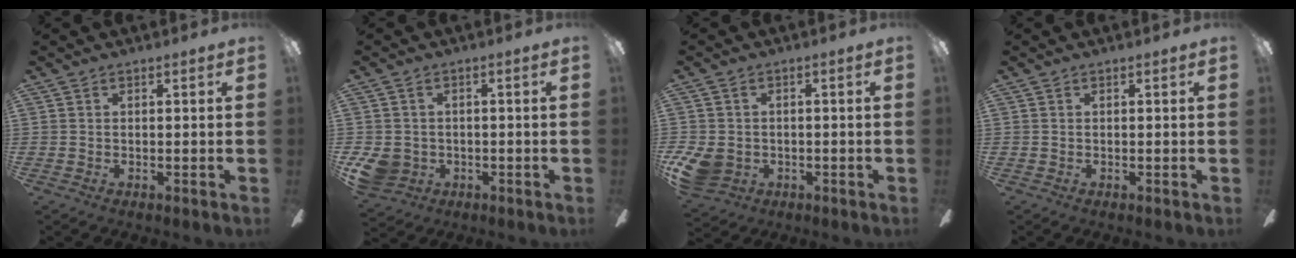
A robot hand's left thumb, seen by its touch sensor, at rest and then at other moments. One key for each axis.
{"total": 5.7, "fx": -1.5, "fy": 5.0, "fz": 2.3, "tx": -0.061, "ty": 0.007, "tz": -0.029}
{"total": 6.7, "fx": -1.6, "fy": 5.5, "fz": 3.4, "tx": -0.082, "ty": 0.005, "tz": -0.030}
{"total": 0.0}